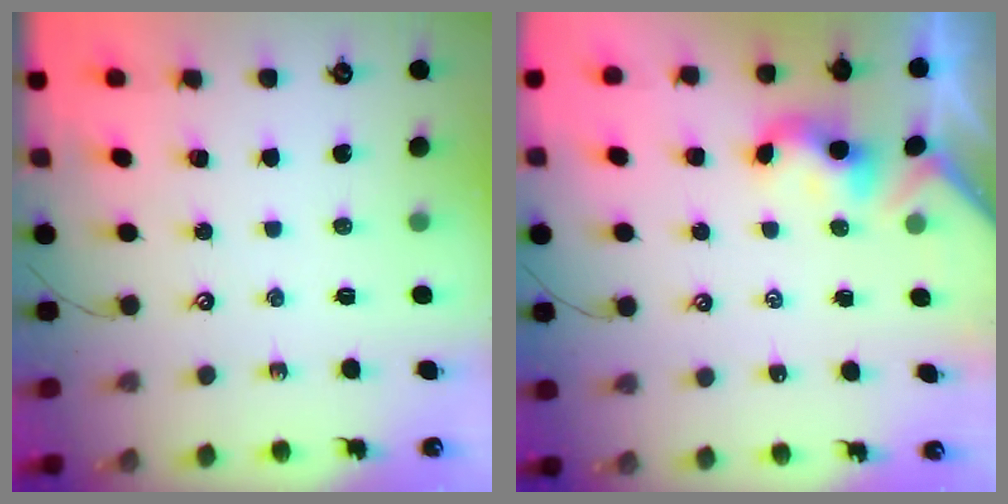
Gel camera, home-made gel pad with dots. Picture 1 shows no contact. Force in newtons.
{"total": 2.3, "press": 2.3, "slide": 0.3}